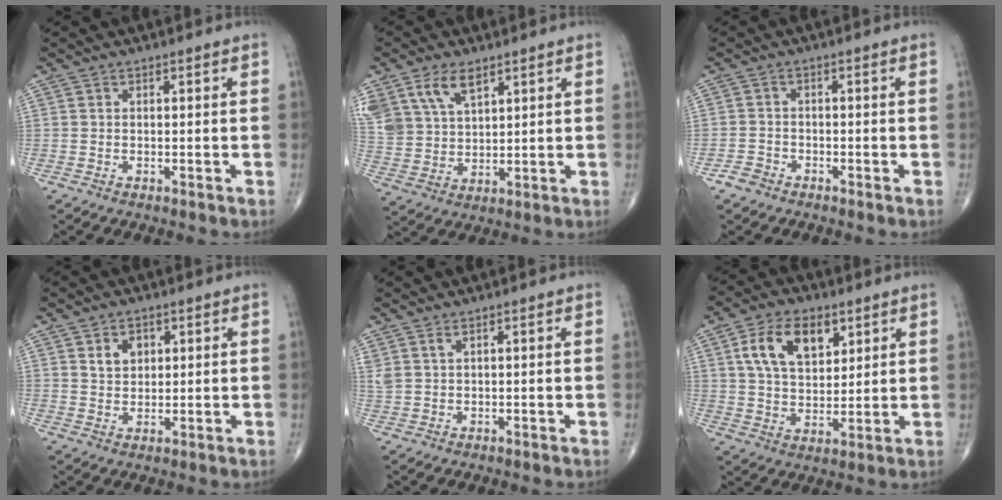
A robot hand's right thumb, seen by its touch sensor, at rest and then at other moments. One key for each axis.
{"total": 12.2, "fx": 6.9, "fy": 7.3, "fz": 7.0, "tx": -0.138, "ty": -0.011, "tz": 0.144}
{"total": 2.4, "fx": -1.7, "fy": 1.5, "fz": 0.4, "tx": -0.009, "ty": 0.007, "tz": -0.034}
{"total": 4.2, "fx": 1.8, "fy": 3.1, "fz": 2.3, "tx": -0.023, "ty": -0.012, "tz": 0.033}
{"total": 2.3, "fx": 1.5, "fy": 1.0, "fz": 1.4, "tx": -0.036, "ty": 0.006, "tz": 0.040}
{"total": 12.0, "fx": 5.0, "fy": 7.1, "fz": 8.3, "tx": -0.127, "ty": -0.014, "tz": 0.095}